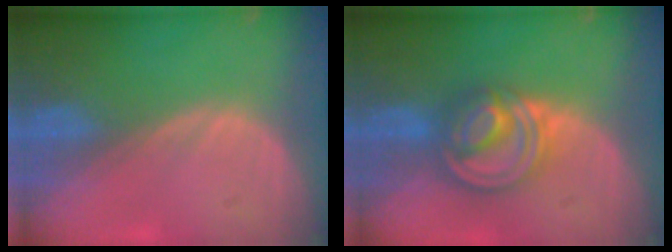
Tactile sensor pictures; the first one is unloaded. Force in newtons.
{"total": 8.2, "press": 6.9, "slide": 4.3}